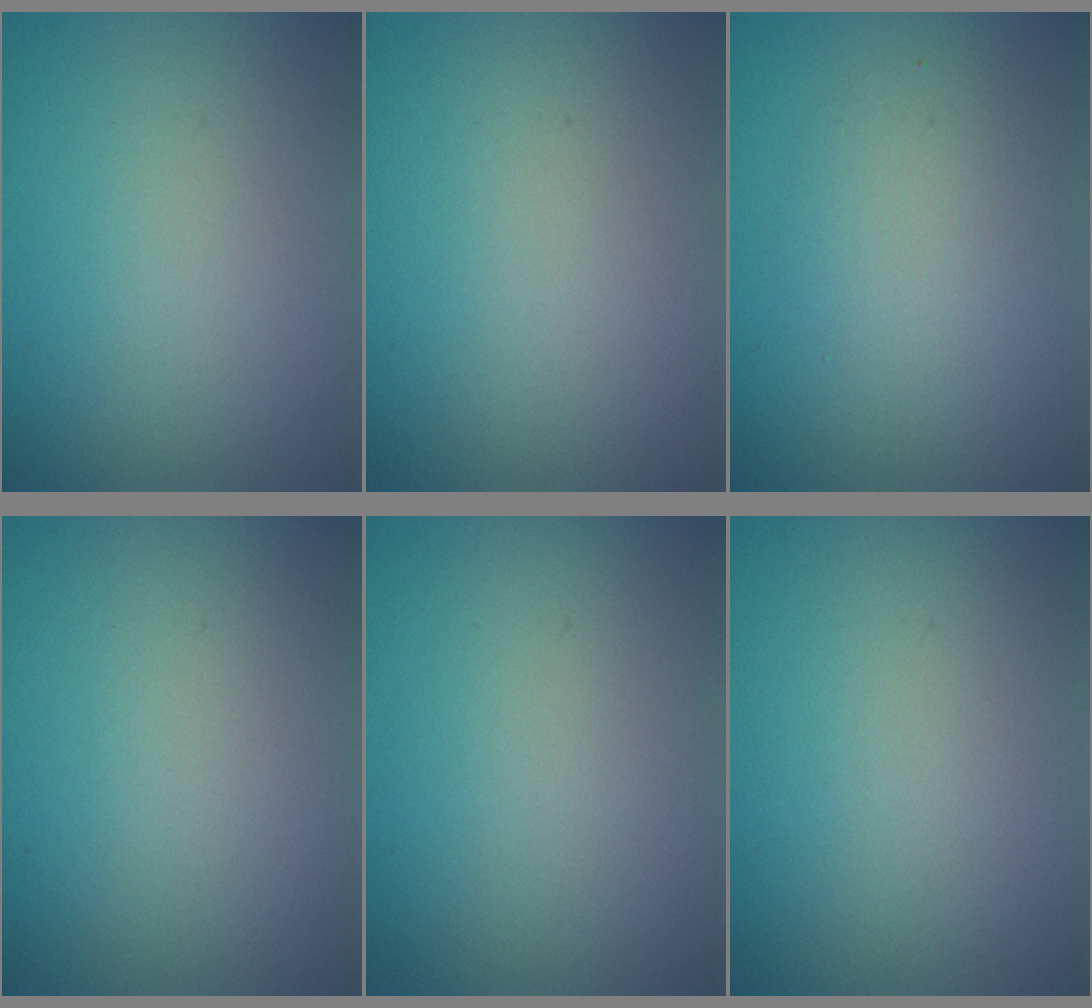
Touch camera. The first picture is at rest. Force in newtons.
{"total": 0.0}
{"total": 2.7, "press": 2.7, "slide": 0.1}
{"total": 0.0}
{"total": 0.0}
{"total": 0.0}